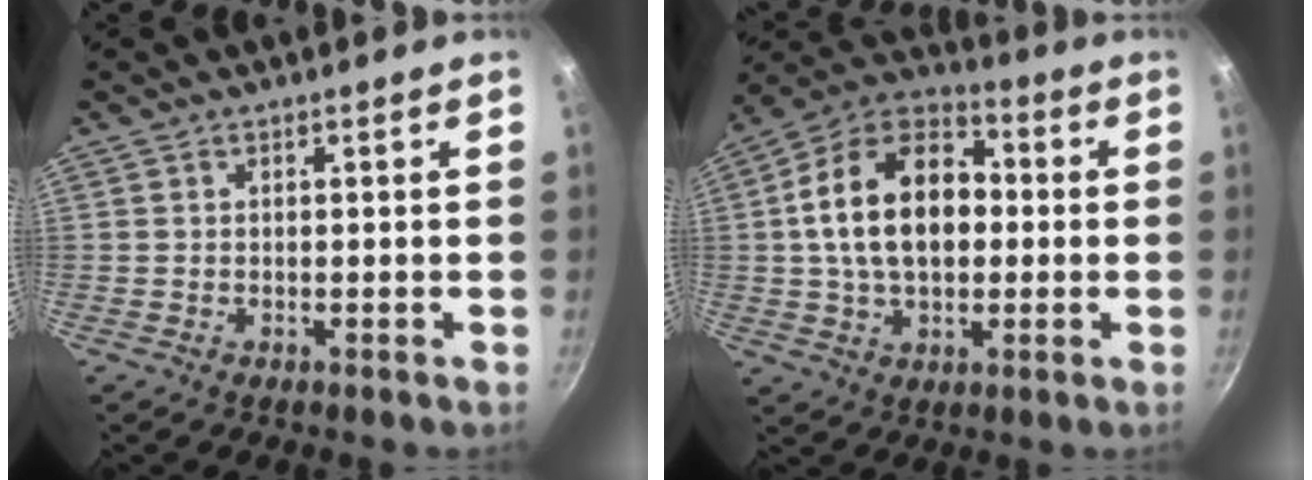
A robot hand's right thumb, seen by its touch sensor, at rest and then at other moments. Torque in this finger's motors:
{"motor_torque": [1.13, 3.14, 0.99, 0.07, 0.21]}